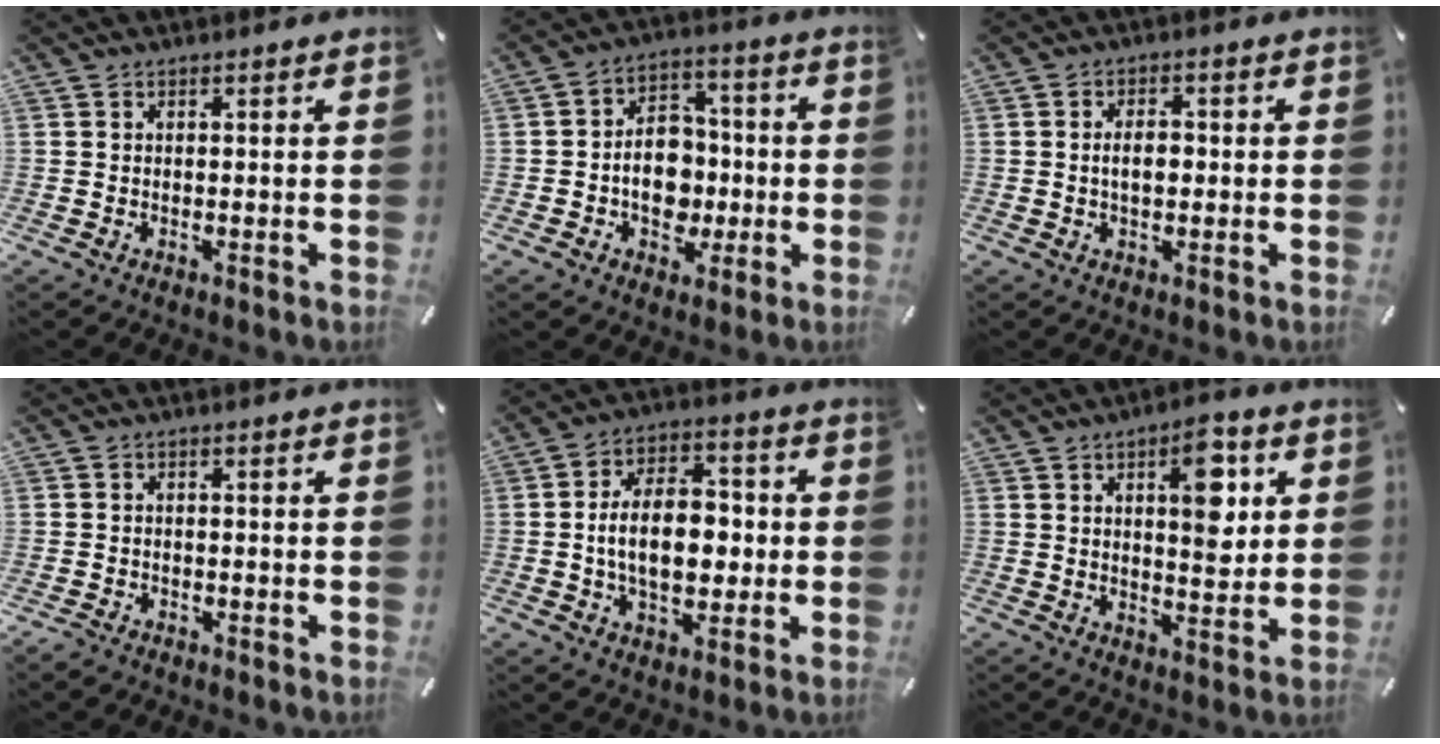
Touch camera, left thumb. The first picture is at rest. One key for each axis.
{"total": 10.9, "fx": -2.2, "fy": 8.9, "fz": 5.9, "tx": -0.087, "ty": 0.020, "tz": -0.036}
{"total": 4.3, "fx": -0.3, "fy": 2.4, "fz": 3.5, "tx": -0.059, "ty": 0.005, "tz": -0.008}
{"total": 1.3, "fx": -1.1, "fy": 0.7, "fz": 0.1, "tx": -0.003, "ty": 0.009, "tz": -0.025}
{"total": 13.5, "fx": -1.2, "fy": 8.9, "fz": 10.1, "tx": -0.171, "ty": 0.009, "tz": -0.021}
{"total": 10.9, "fx": 4.1, "fy": 5.1, "fz": 8.7, "tx": -0.107, "ty": -0.019, "tz": 0.063}